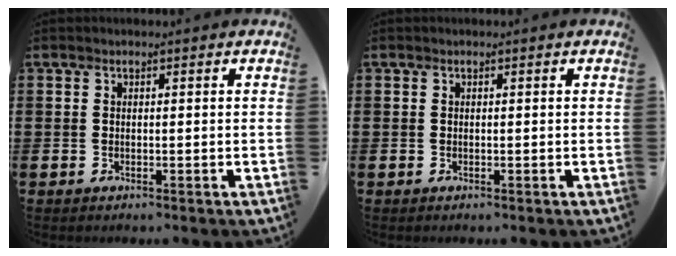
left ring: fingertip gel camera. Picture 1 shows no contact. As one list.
[{"total": 0.0}]